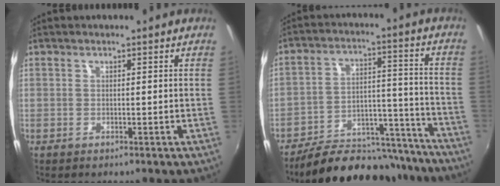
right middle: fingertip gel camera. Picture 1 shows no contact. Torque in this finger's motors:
{"motor_torque": [0.29, -0.56, 0.00, -0.01]}